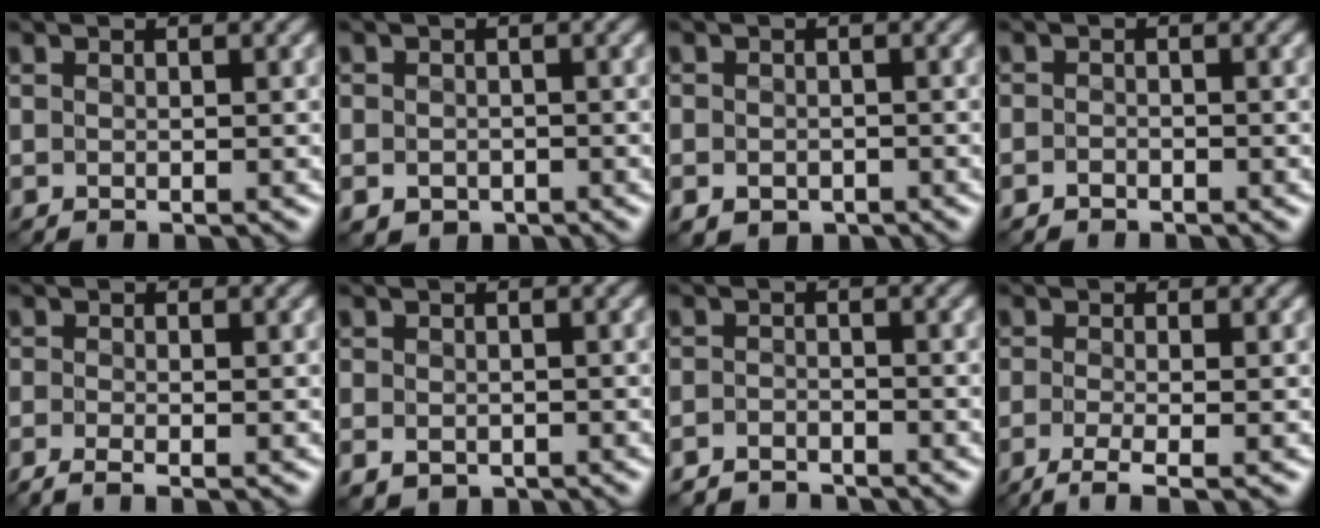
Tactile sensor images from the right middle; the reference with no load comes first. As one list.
[{"total": 1.6, "force": [-0.9, 1.3, 0.5], "torque": [-0.004, -0.006, -0.018]}, {"total": 1.9, "force": [-1.2, 1.4, 0.7], "torque": [-0.007, -0.007, -0.020]}, {"total": 0.9, "force": [-0.8, 0.4, -0.2], "torque": [0.007, 0.005, -0.016]}, {"total": 1.9, "force": [-1.5, 0.1, 1.1], "torque": [-0.026, -0.006, -0.037]}, {"total": 1.5, "force": [-0.8, 1.1, 0.6], "torque": [-0.010, -0.008, -0.015]}, {"total": 3.1, "force": [-3.1, 0.6, -0.1], "torque": [0.006, -0.003, -0.062]}, {"total": 2.9, "force": [-1.7, 0.5, 2.3], "torque": [-0.043, -0.006, -0.040]}]